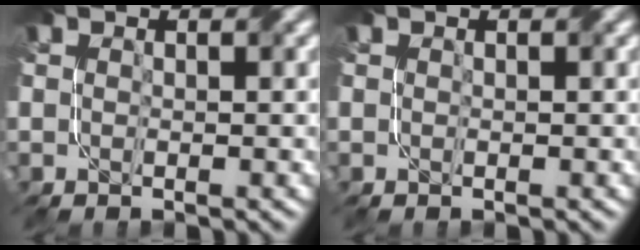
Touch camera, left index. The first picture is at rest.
{"total": 0.0}